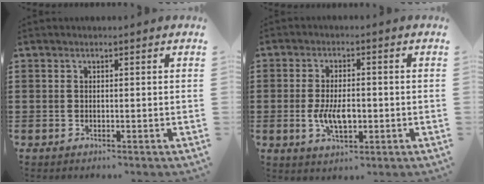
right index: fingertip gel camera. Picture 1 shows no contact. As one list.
[{"total": 6.1, "force": [-1.1, 2.9, 5.2], "torque": [-0.112, -0.001, -0.022]}]